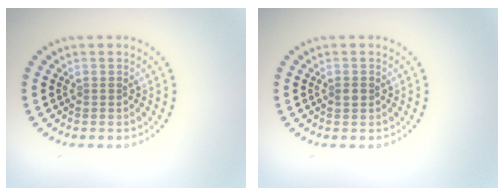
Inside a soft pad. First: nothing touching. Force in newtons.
{"total": 1.0, "press": 1.0, "slide": 0.2}